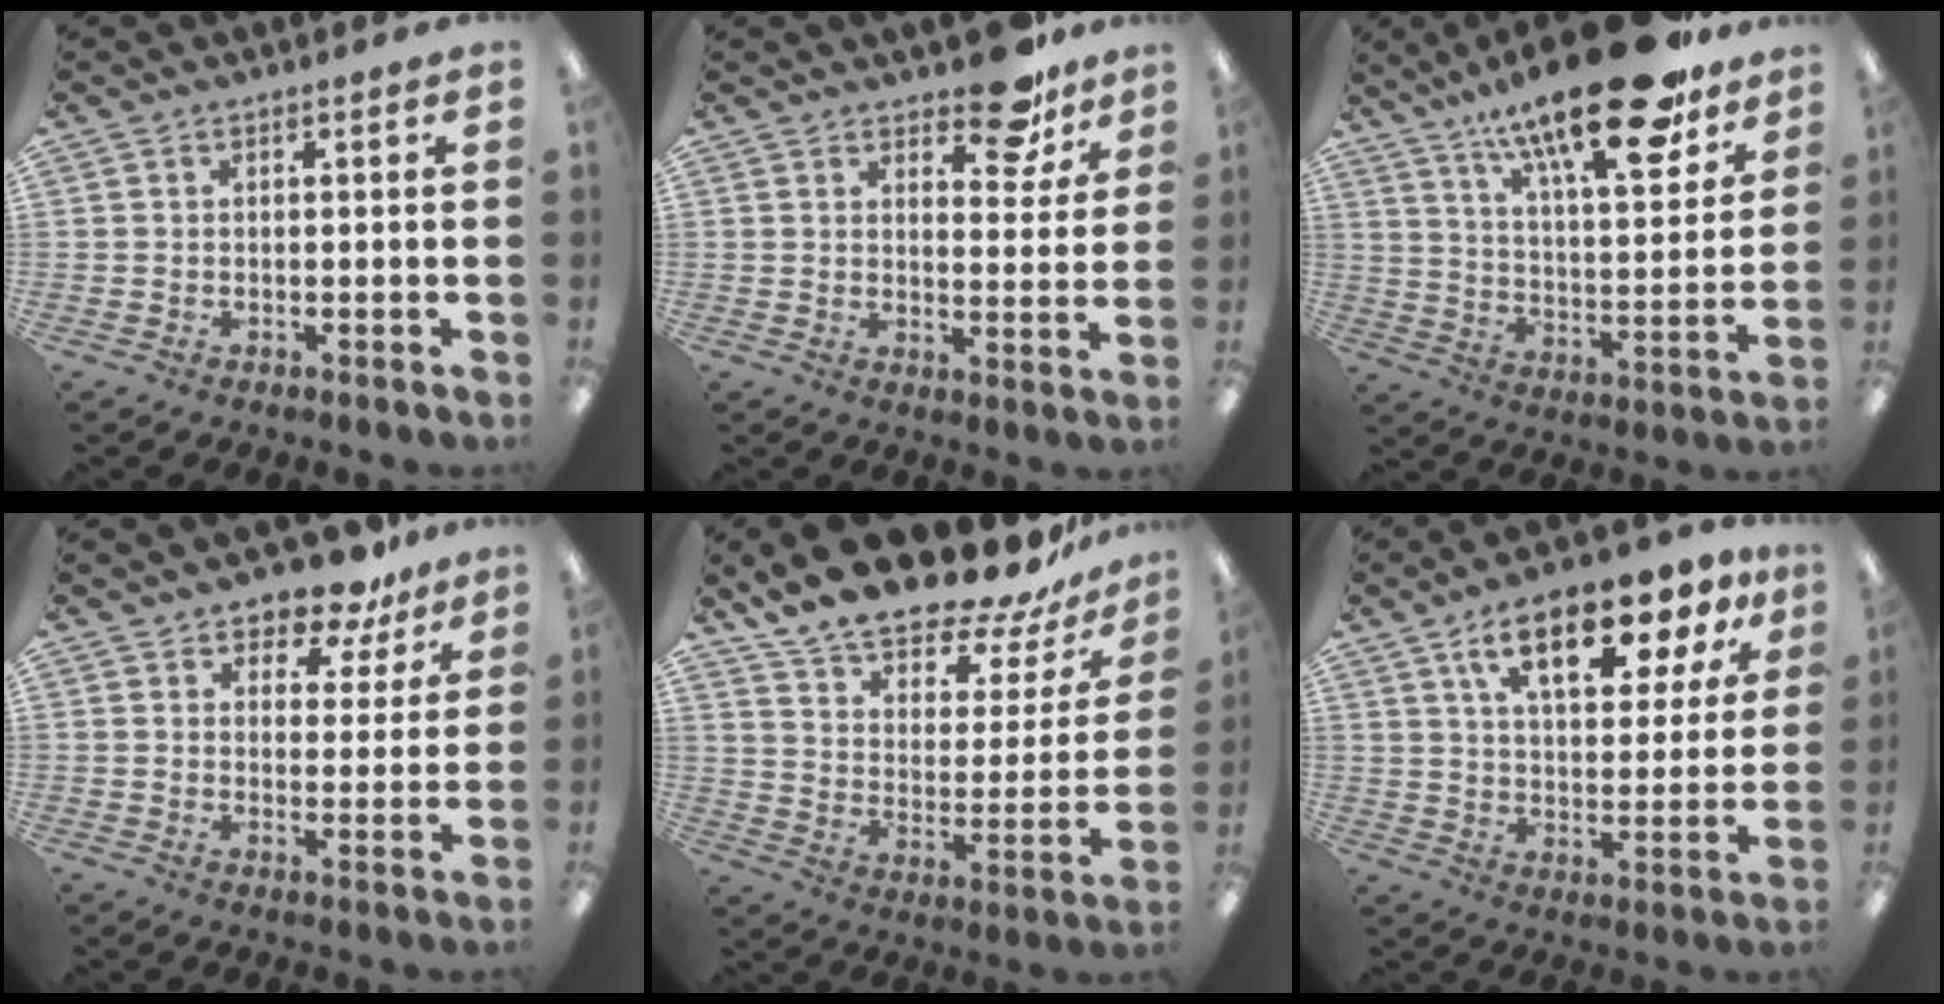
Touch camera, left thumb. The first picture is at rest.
{"total": 10.5, "force": [8.0, 4.5, 4.9], "torque": [-0.047, -0.053, 0.139]}
{"total": 23.7, "force": [17.1, 6.7, 15.1], "torque": [-0.235, -0.105, 0.279]}
{"total": 7.8, "force": [7.0, 3.1, 1.4], "torque": [-0.022, -0.056, 0.127]}
{"total": 19.1, "force": [16.8, 6.0, 7.0], "torque": [-0.122, -0.125, 0.289]}
{"total": 15.9, "force": [9.8, 6.5, 10.7], "torque": [-0.157, -0.040, 0.160]}